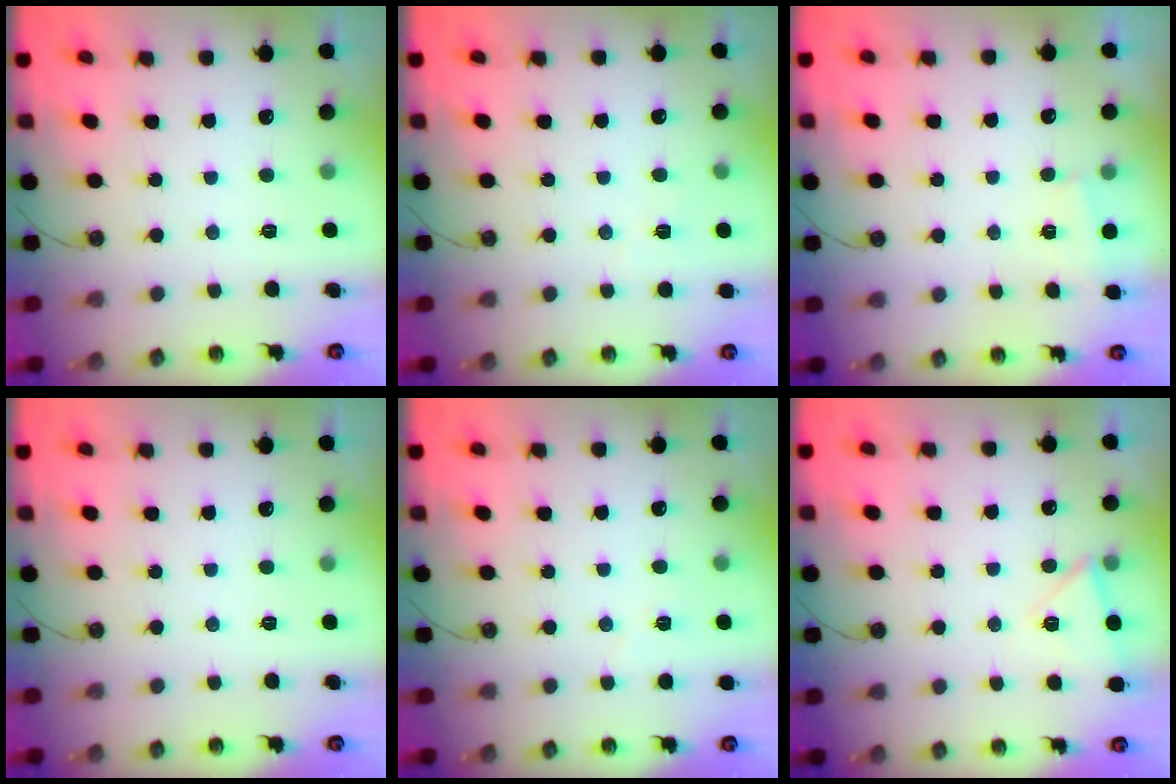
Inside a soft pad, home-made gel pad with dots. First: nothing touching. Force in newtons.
{"total": 3.0, "press": 2.3, "slide": 1.9}
{"total": 1.1, "press": 1.1, "slide": 0.1}
{"total": 0.0}
{"total": 3.7, "press": 3.3, "slide": 1.5}
{"total": 5.8, "press": 4.8, "slide": 3.2}